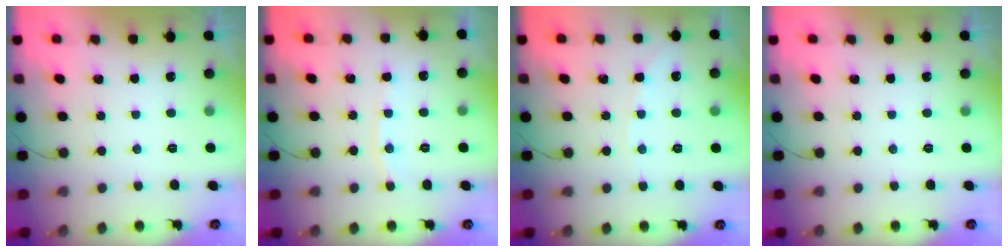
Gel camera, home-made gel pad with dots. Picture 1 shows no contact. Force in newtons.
{"total": 3.7, "press": 3.6, "slide": 0.6}
{"total": 2.1, "press": 2.1, "slide": 0.3}
{"total": 0.0}